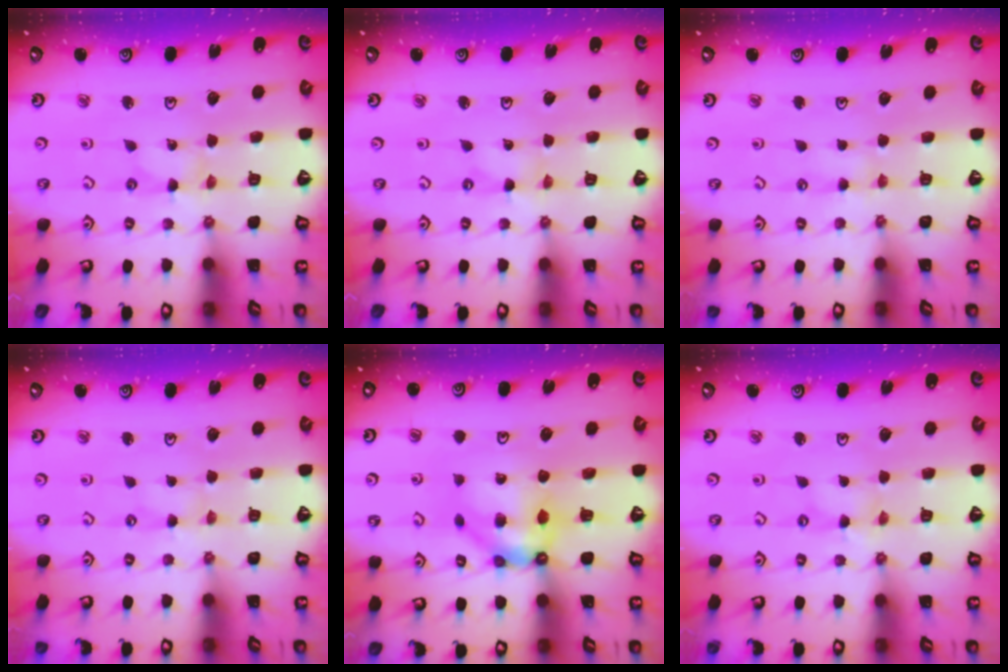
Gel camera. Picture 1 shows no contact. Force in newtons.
{"total": 0.0}
{"total": 1.9, "press": 1.9, "slide": 0.3}
{"total": 0.6, "press": 0.6, "slide": 0.2}
{"total": 8.4, "press": 8.3, "slide": 0.6}
{"total": 0.0}